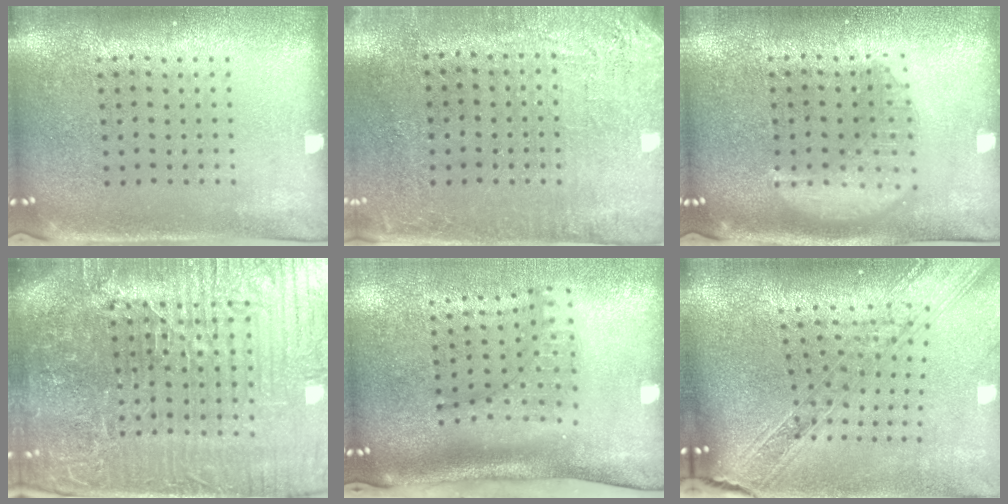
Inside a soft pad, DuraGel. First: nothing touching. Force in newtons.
{"total": 2.7, "press": 2.3, "slide": 1.3}
{"total": 1.8, "press": 1.8, "slide": 0.2}
{"total": 7.6, "press": 6.7, "slide": 3.6}
{"total": 2.1, "press": 1.5, "slide": 1.4}
{"total": 2.3, "press": 1.9, "slide": 1.3}